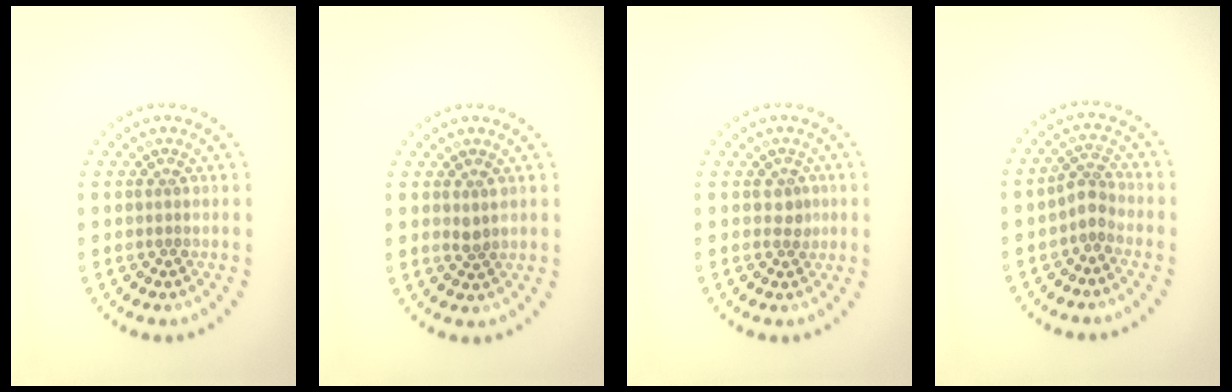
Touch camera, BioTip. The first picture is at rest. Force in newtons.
{"total": 0.9, "press": 0.8, "slide": 0.3}
{"total": 1.2, "press": 1.0, "slide": 0.6}
{"total": 2.0, "press": 1.6, "slide": 1.3}